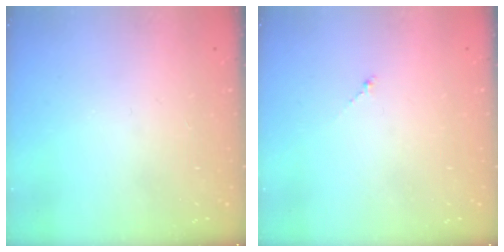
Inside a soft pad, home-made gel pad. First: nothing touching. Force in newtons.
{"total": 0.7, "press": 0.6, "slide": 0.4}